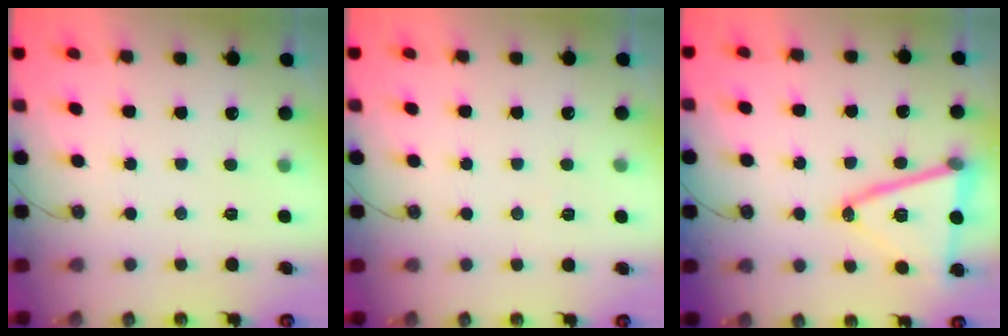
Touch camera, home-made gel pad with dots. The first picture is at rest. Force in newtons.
{"total": 5.2, "press": 2.8, "slide": 4.4}
{"total": 16.1, "press": 15.6, "slide": 3.9}